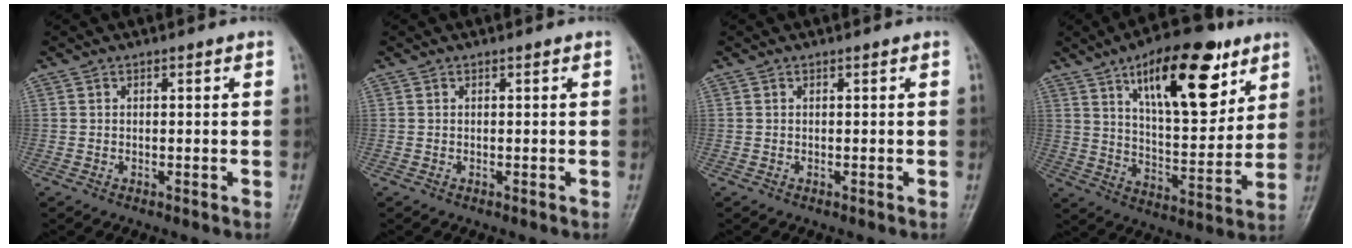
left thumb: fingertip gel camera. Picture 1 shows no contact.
{"total": 0.0}
{"total": 0.0}
{"total": 20.8, "force": [10.8, 8.6, 15.6], "torque": [-0.196, -0.045, 0.174]}